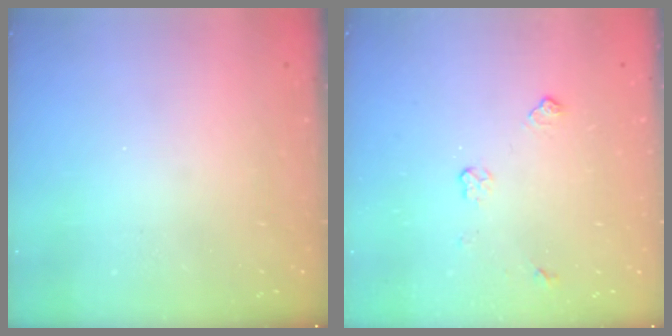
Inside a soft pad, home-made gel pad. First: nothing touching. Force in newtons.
{"total": 4.6, "press": 4.5, "slide": 0.6}